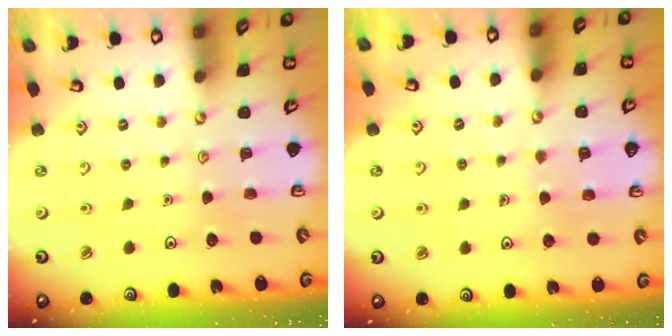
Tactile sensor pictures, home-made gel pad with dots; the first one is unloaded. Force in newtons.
{"total": 3.8, "press": 3.7, "slide": 0.3}